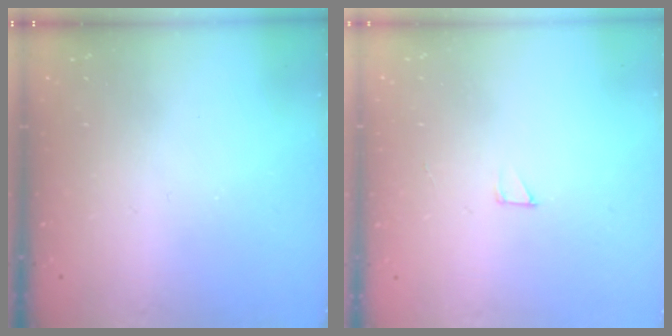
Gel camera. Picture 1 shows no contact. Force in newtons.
{"total": 2.0, "press": 2.0, "slide": 0.0}